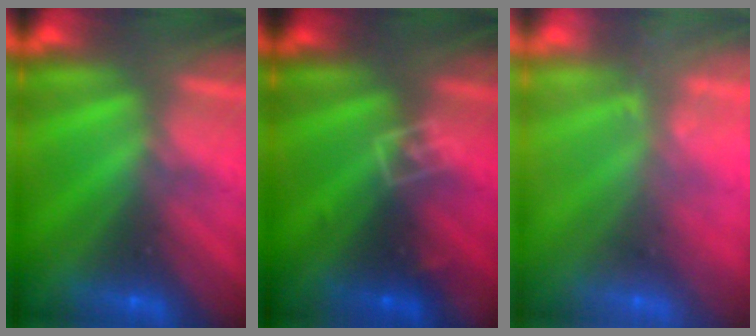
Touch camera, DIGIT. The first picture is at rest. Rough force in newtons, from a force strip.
{"total": 2.8}
{"total": 2.3}